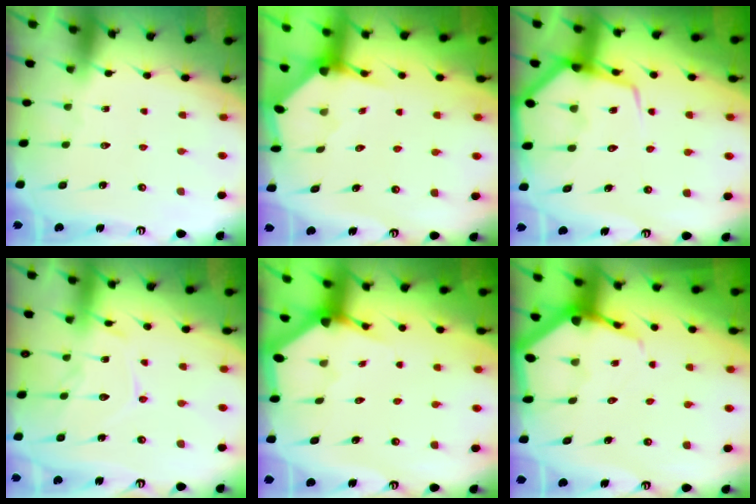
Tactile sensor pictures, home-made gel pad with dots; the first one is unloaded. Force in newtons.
{"total": 3.4, "press": 3.4, "slide": 0.3}
{"total": 9.5, "press": 9.5, "slide": 1.0}
{"total": 12.2, "press": 12.1, "slide": 0.8}
{"total": 3.0, "press": 3.0, "slide": 0.2}
{"total": 6.0, "press": 5.9, "slide": 0.8}